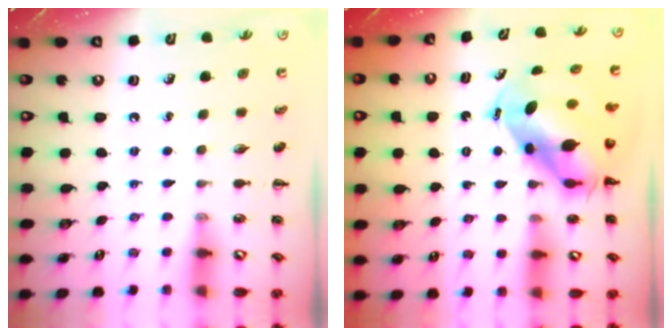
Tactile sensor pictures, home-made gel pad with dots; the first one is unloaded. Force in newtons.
{"total": 7.8, "press": 7.5, "slide": 1.9}